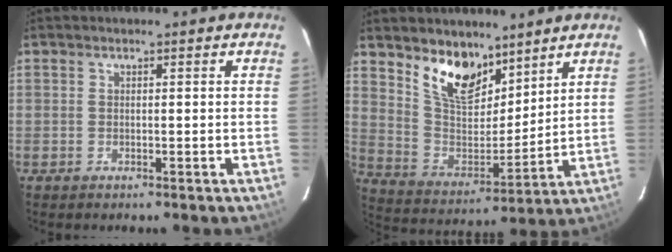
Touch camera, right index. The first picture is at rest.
{"total": 13.2, "force": [9.3, 6.6, 6.6], "torque": [-0.130, -0.004, 0.181]}